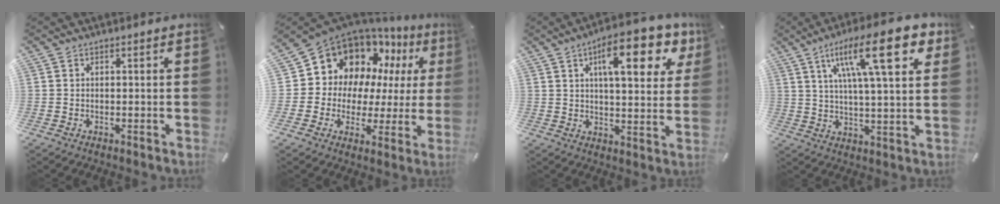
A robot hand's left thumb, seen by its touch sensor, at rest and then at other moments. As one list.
[{"total": 13.8, "force": [8.4, 10.4, 3.5], "torque": [-0.083, -0.075, 0.159]}, {"total": 16.6, "force": [8.1, 6.0, 13.1], "torque": [-0.194, -0.026, 0.124]}, {"total": 21.0, "force": [9.7, 5.6, 17.7], "torque": [-0.291, -0.024, 0.143]}]